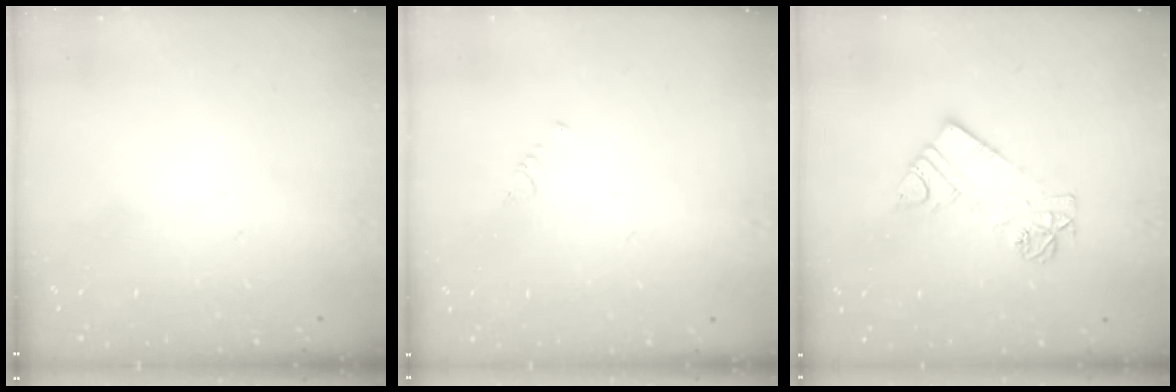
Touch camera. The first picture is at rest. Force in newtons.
{"total": 0.7, "press": 0.6, "slide": 0.2}
{"total": 10.1, "press": 10.0, "slide": 0.7}